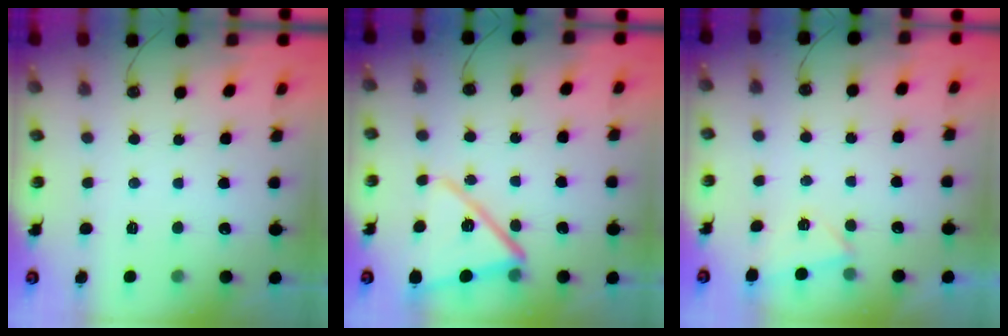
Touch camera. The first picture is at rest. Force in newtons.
{"total": 14.3, "press": 14.2, "slide": 1.0}
{"total": 2.8, "press": 1.9, "slide": 2.1}